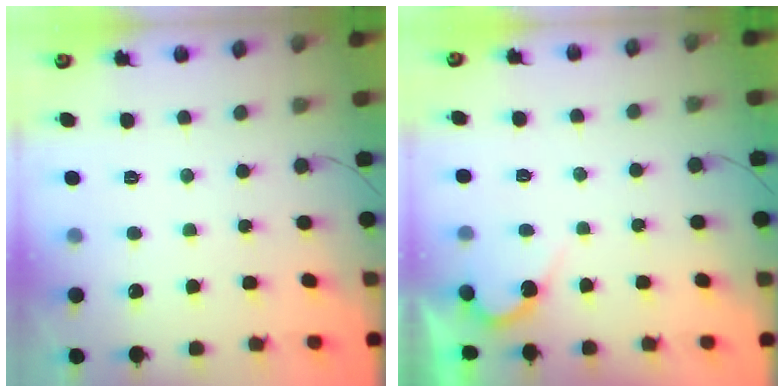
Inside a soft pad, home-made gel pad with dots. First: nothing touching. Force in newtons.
{"total": 3.1, "press": 3.1, "slide": 0.2}